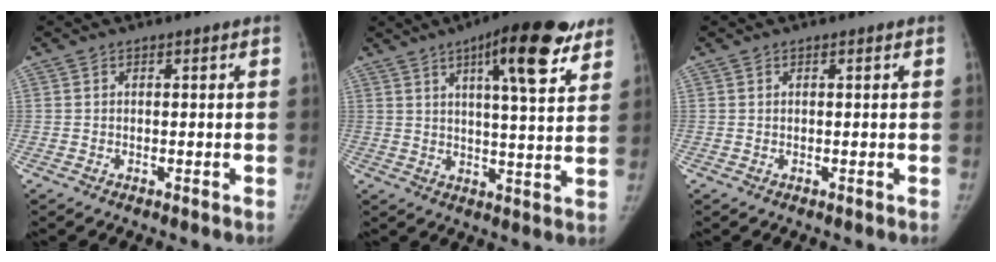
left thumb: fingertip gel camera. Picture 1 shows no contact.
{"total": 17.0, "force": [9.6, 4.1, 13.4], "torque": [-0.166, -0.032, 0.134]}
{"total": 0.0}